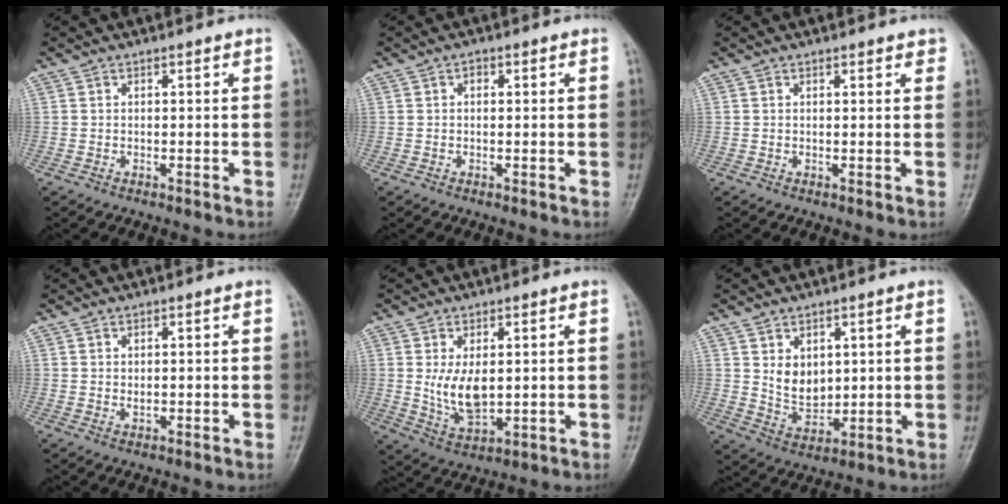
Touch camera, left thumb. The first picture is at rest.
{"total": 1.0, "force": [0.3, 0.7, 0.7], "torque": [-0.004, 0.003, 0.000]}
{"total": 1.3, "force": [1.0, 0.6, 0.6], "torque": [0.000, -0.003, 0.009]}
{"total": 1.0, "force": [0.1, 0.7, 0.7], "torque": [-0.008, 0.000, 0.004]}
{"total": 7.4, "force": [0.8, 4.1, 6.2], "torque": [-0.101, -0.013, 0.027]}
{"total": 6.4, "force": [1.8, 4.7, 4.1], "torque": [-0.046, -0.022, 0.047]}